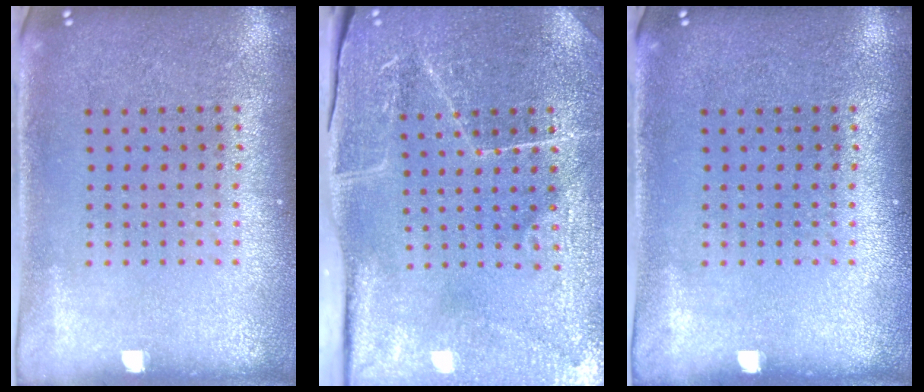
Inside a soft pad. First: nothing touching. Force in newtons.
{"total": 3.8, "press": 3.8, "slide": 0.5}
{"total": 0.0}